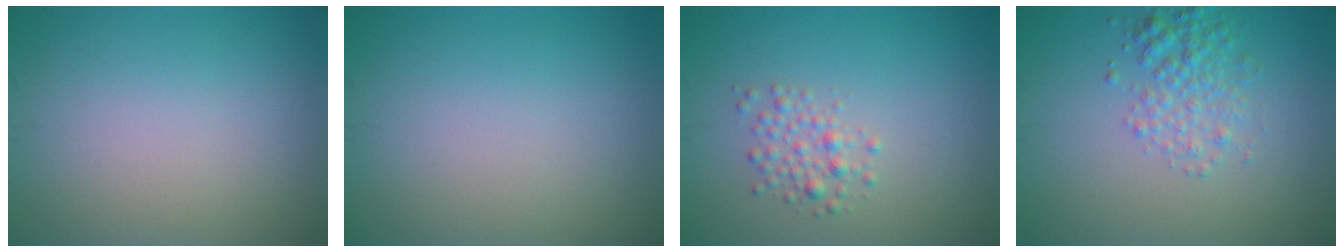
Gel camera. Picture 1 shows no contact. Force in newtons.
{"total": 0.0}
{"total": 1.9, "press": 1.9, "slide": 0.1}
{"total": 2.9, "press": 2.9, "slide": 0.1}